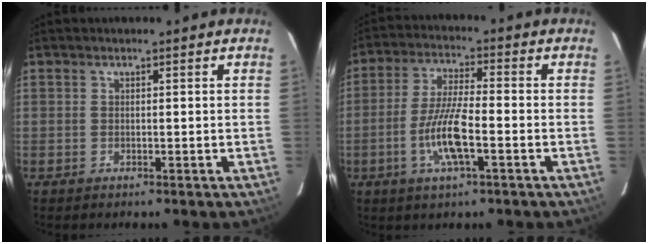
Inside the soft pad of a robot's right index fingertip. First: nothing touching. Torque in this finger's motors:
{"motor_torque": [1.61, -0.43, 0.84, 0.19]}